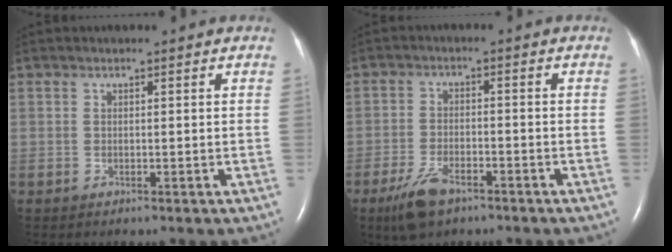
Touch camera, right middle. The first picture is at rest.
{"total": 6.1, "force": [-4.1, 2.3, 3.9], "torque": [-0.091, -0.008, -0.071]}